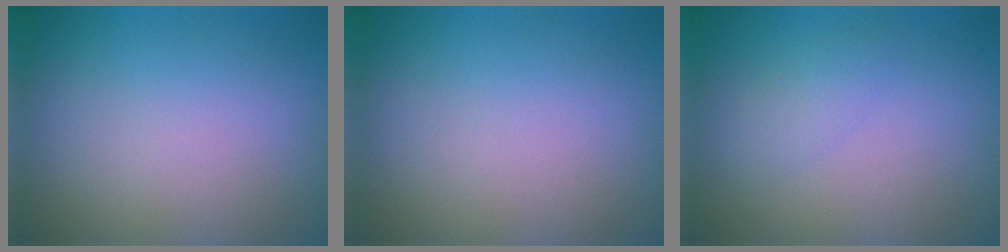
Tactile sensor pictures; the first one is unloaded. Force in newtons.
{"total": 0.0}
{"total": 0.7, "press": 0.7, "slide": 0.1}